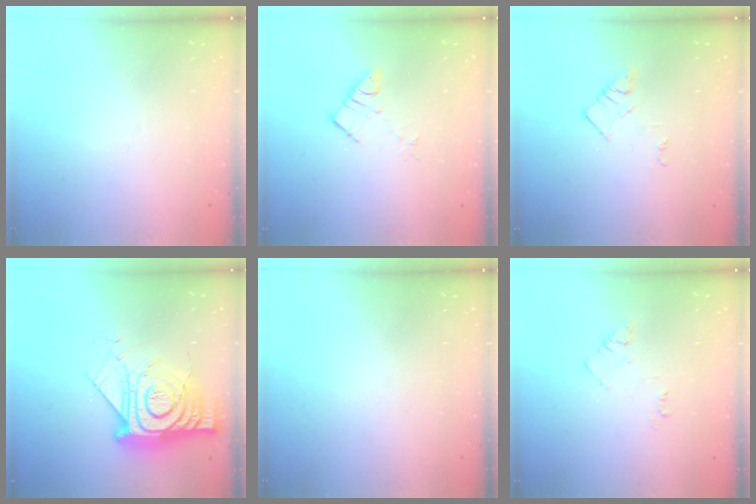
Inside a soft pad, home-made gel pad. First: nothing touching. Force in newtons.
{"total": 5.8, "press": 5.8, "slide": 0.0}
{"total": 3.0, "press": 3.0, "slide": 0.4}
{"total": 17.3, "press": 17.2, "slide": 1.2}
{"total": 0.0}
{"total": 3.8, "press": 3.8, "slide": 0.5}